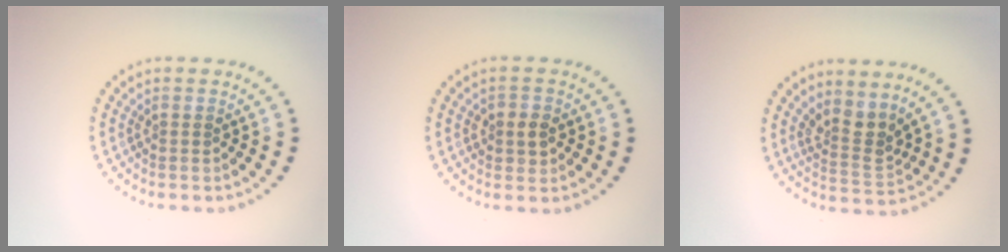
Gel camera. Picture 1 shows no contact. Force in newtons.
{"total": 1.9, "press": 1.8, "slide": 0.5}
{"total": 2.8, "press": 2.0, "slide": 2.0}